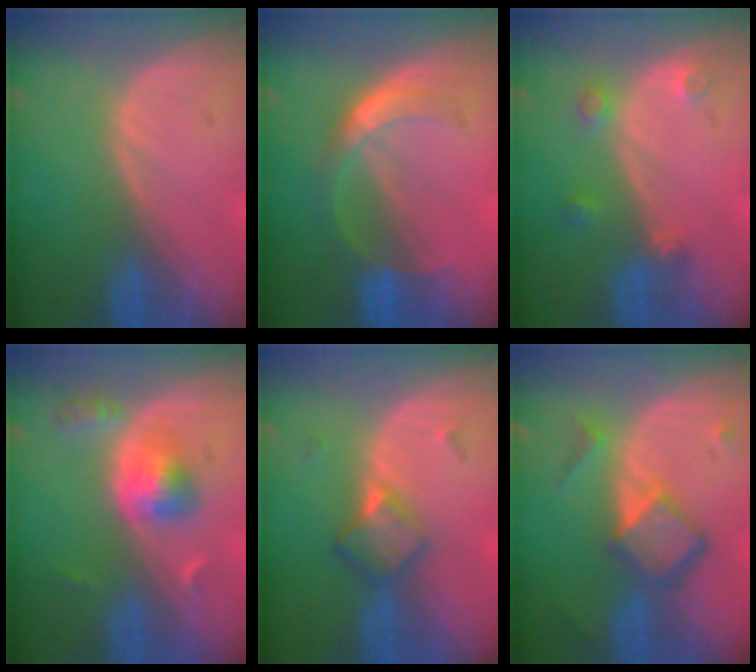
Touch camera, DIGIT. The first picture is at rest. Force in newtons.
{"total": 5.8, "press": 5.0, "slide": 2.8}
{"total": 3.0, "press": 2.8, "slide": 1.1}
{"total": 5.2, "press": 4.9, "slide": 1.8}
{"total": 4.8, "press": 4.2, "slide": 2.2}
{"total": 6.7, "press": 5.8, "slide": 3.5}